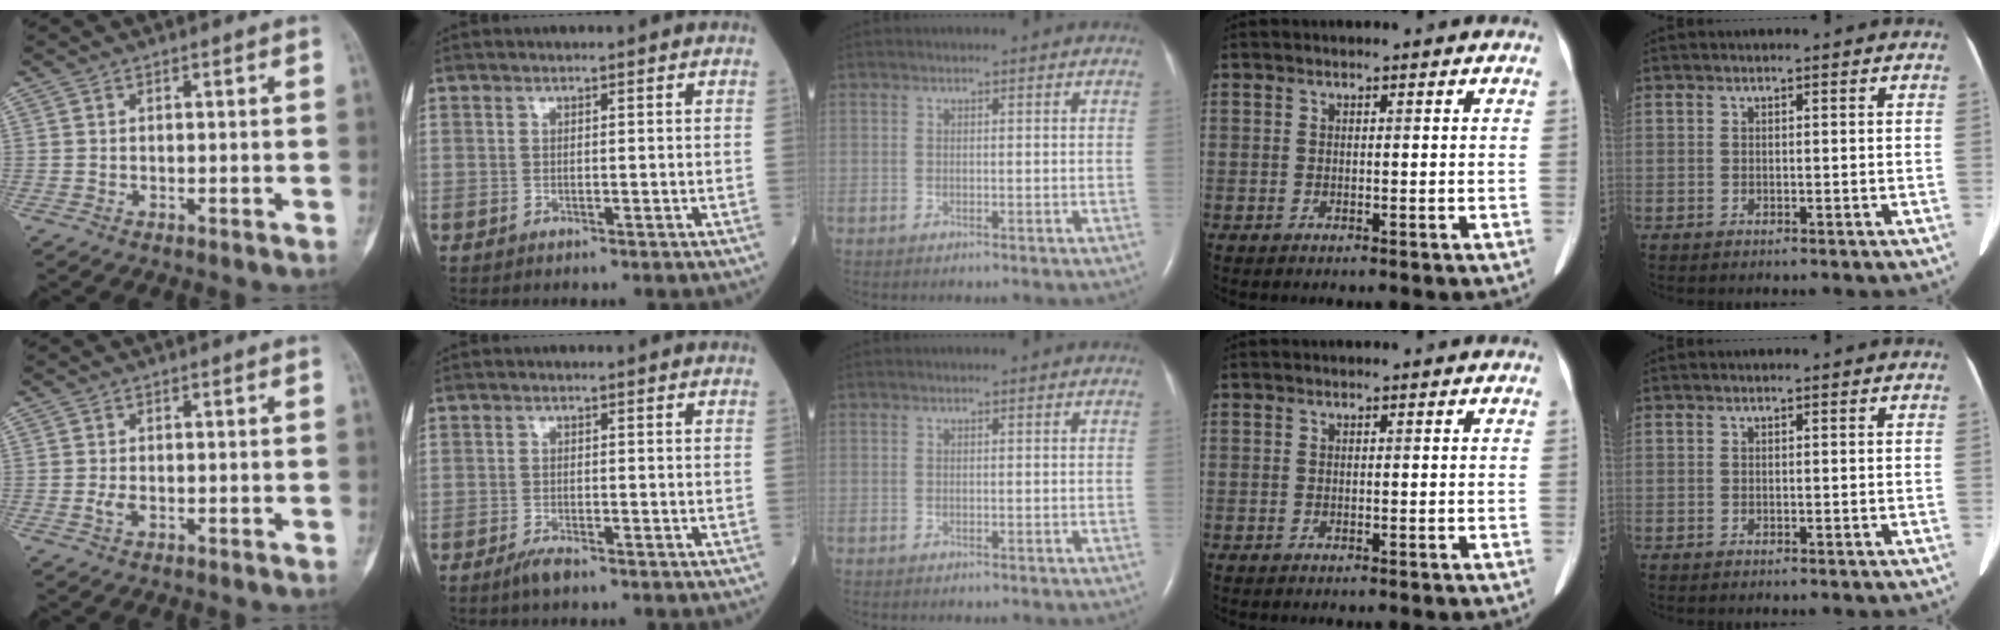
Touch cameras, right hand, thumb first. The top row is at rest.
{"thumb": {"total": 1.3, "force": [-0.3, 0.7, 1.1], "torque": [-0.025, -0.002, -0.008]}, "index": {"total": 2.0, "force": [-1.6, 0.3, 1.3], "torque": [-0.032, -0.004, -0.030]}}